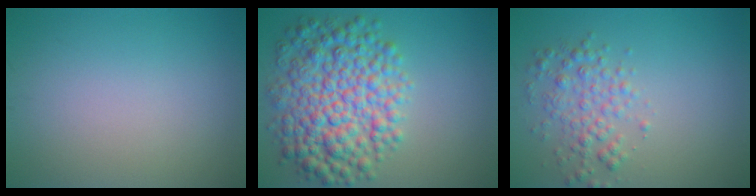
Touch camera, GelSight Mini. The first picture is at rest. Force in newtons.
{"total": 9.0, "press": 9.0, "slide": 0.0}
{"total": 2.9, "press": 2.9, "slide": 0.1}